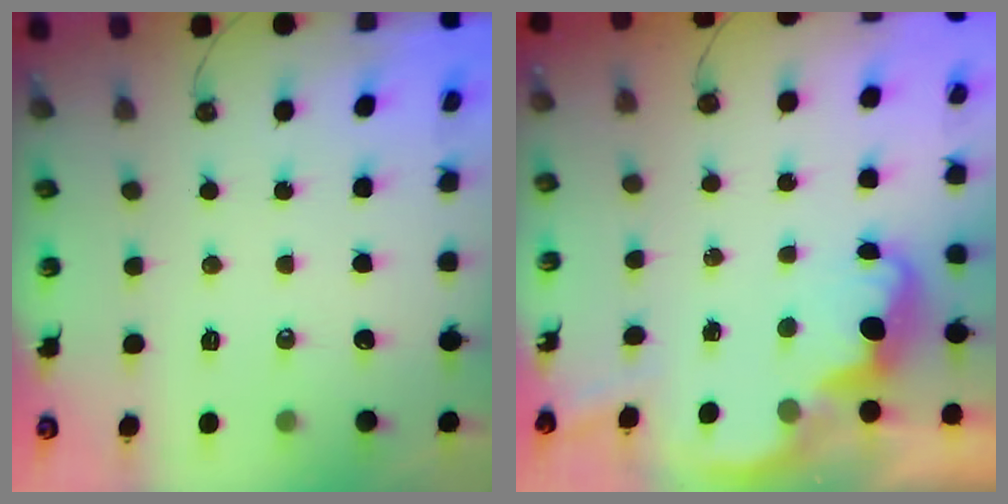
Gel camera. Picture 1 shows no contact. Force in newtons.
{"total": 4.0, "press": 3.9, "slide": 0.6}